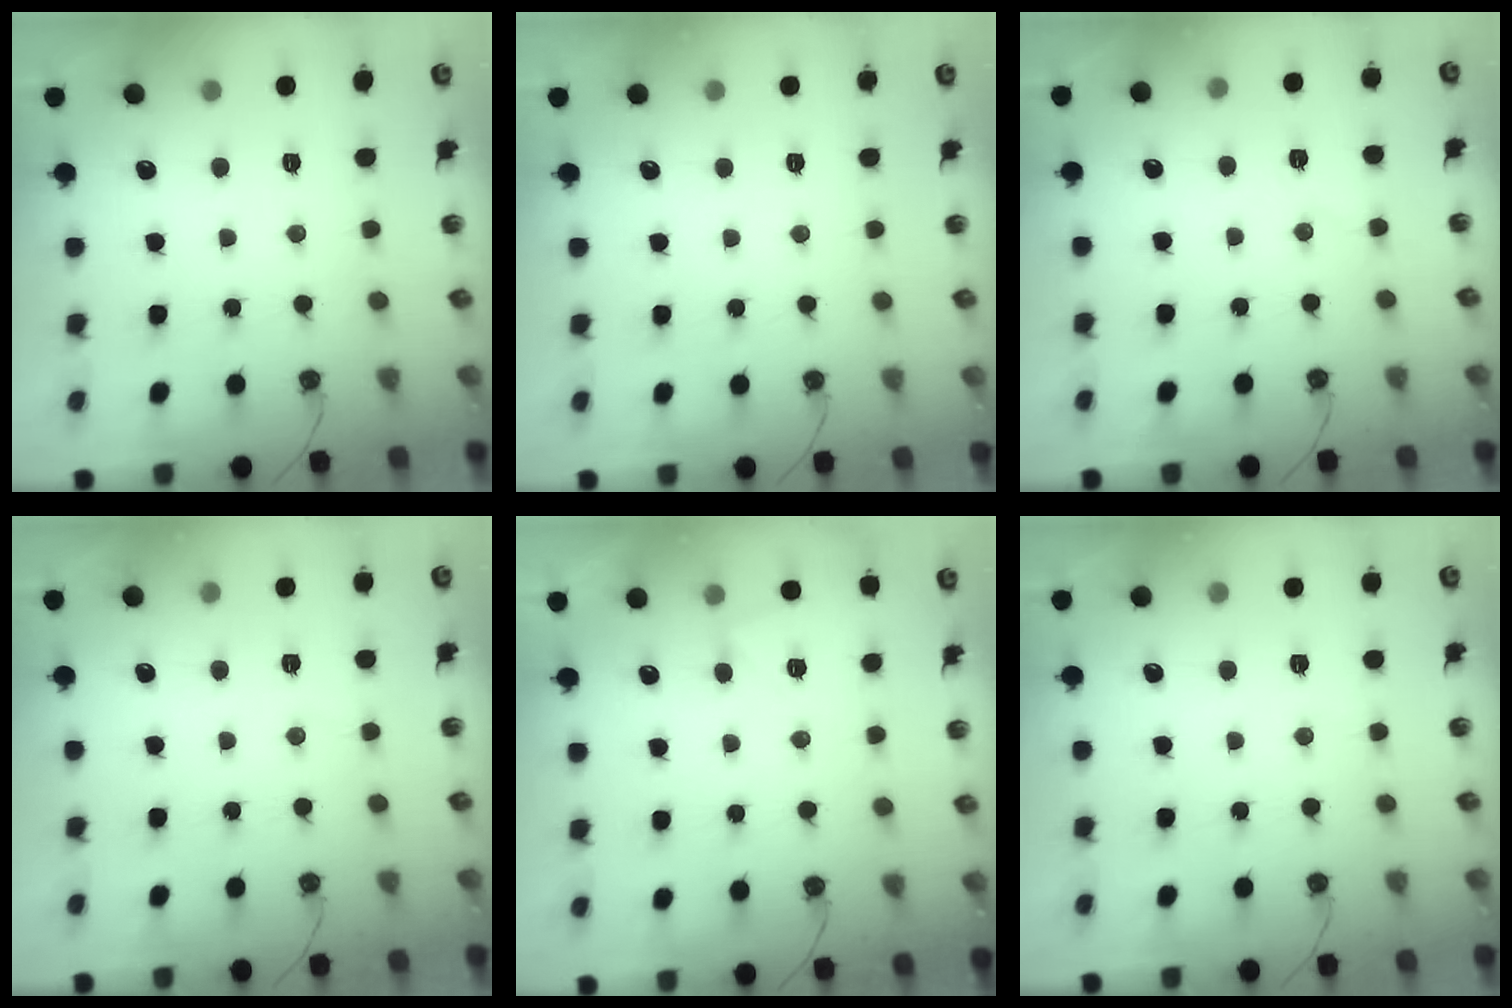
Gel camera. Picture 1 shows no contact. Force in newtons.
{"total": 0.0}
{"total": 4.7, "press": 3.8, "slide": 2.7}
{"total": 2.9, "press": 2.7, "slide": 1.1}
{"total": 4.8, "press": 4.2, "slide": 2.3}
{"total": 3.0, "press": 3.0, "slide": 0.3}